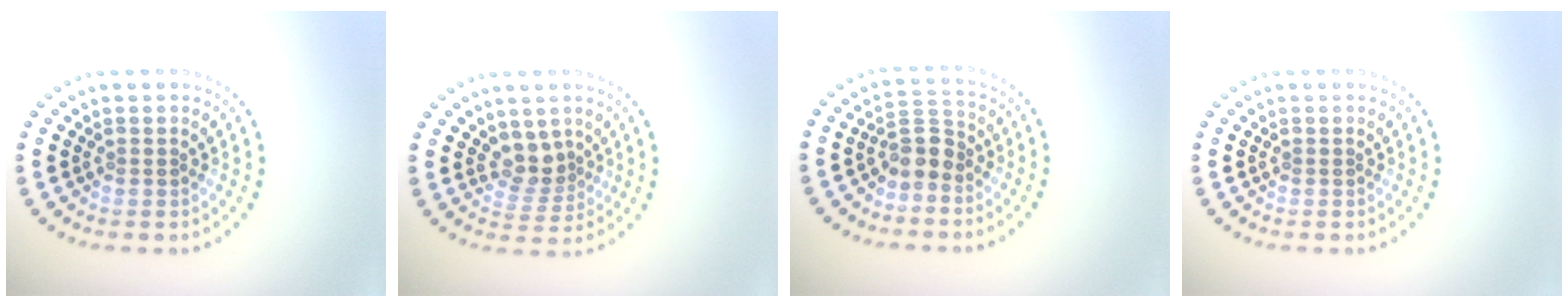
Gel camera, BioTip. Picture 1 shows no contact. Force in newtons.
{"total": 2.5, "press": 1.9, "slide": 1.7}
{"total": 2.7, "press": 2.2, "slide": 1.5}
{"total": 0.0}